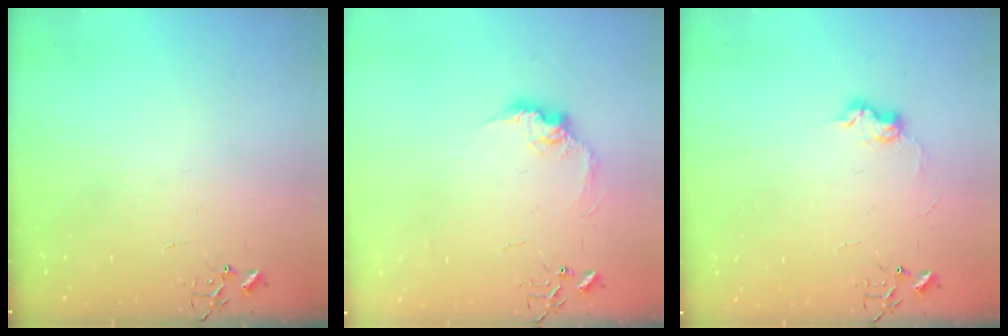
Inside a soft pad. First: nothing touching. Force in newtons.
{"total": 10.1, "press": 10.0, "slide": 0.5}
{"total": 7.4, "press": 7.4, "slide": 0.4}